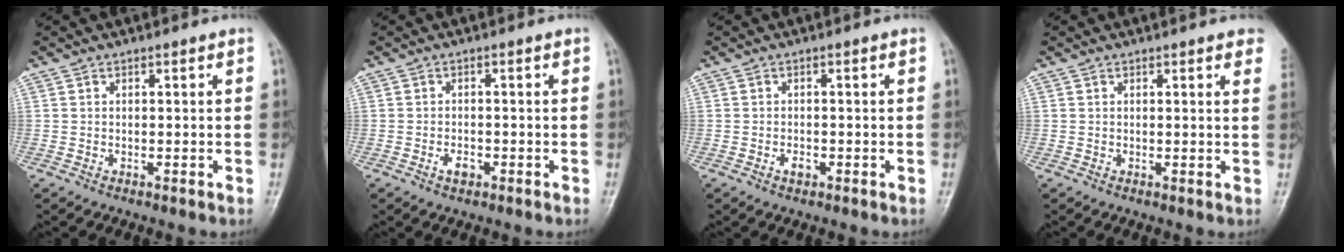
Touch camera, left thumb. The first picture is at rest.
{"total": 2.0, "force": [-0.9, 1.1, 1.3], "torque": [-0.022, 0.005, -0.015]}
{"total": 1.4, "force": [-0.5, 0.8, 1.0], "torque": [-0.014, 0.003, -0.008]}
{"total": 5.2, "force": [4.2, 1.1, 2.9], "torque": [-0.021, -0.006, 0.032]}